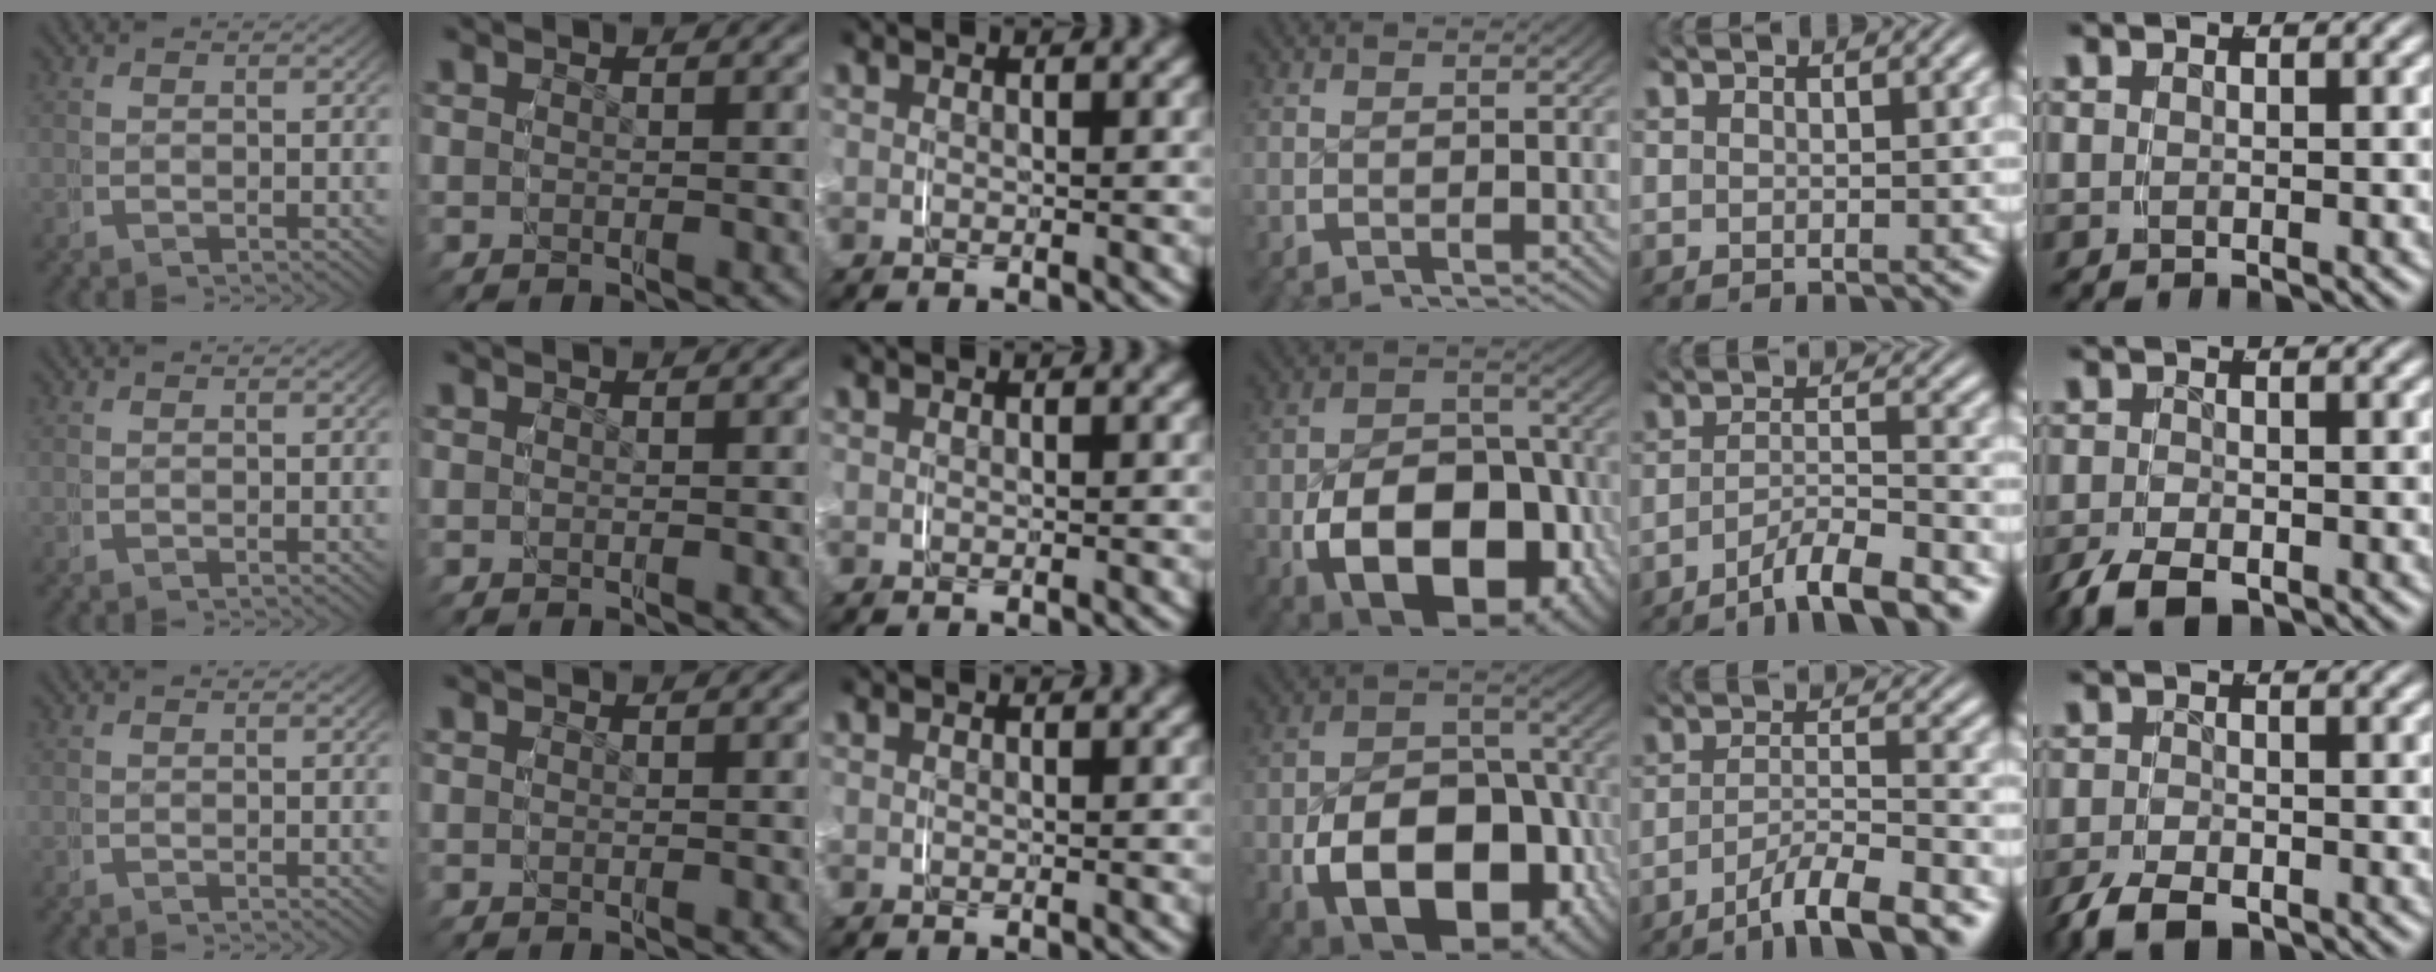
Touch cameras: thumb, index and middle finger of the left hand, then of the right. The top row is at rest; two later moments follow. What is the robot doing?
{"motion": "grasp_and_lifting", "object": "paper plate"}